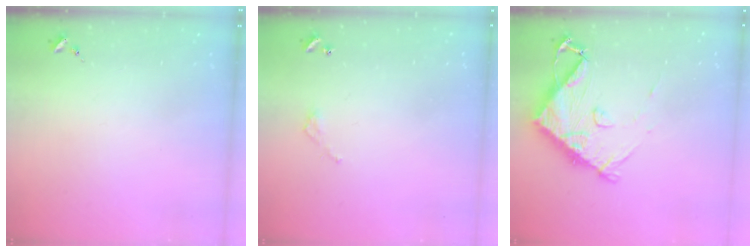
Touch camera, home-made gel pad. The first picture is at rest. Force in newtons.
{"total": 3.2, "press": 3.1, "slide": 0.2}
{"total": 10.9, "press": 10.8, "slide": 1.4}